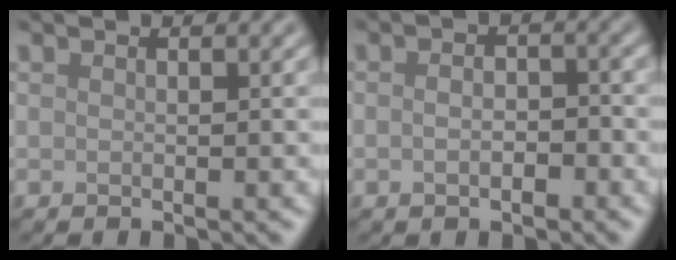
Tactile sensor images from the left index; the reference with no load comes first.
{"total": 2.1, "force": [-0.6, 1.2, 1.6], "torque": [-0.016, 0.000, -0.017]}